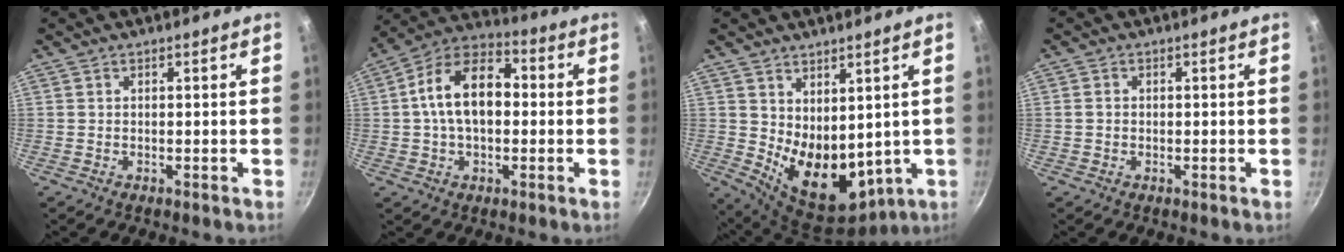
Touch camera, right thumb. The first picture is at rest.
{"total": 14.4, "force": [0.7, 9.1, 11.2], "torque": [-0.163, 0.035, -0.007]}
{"total": 13.0, "force": [2.3, 8.3, 9.7], "torque": [-0.125, -0.047, 0.067]}
{"total": 1.2, "force": [-0.1, 1.1, 0.6], "torque": [-0.010, 0.006, -0.003]}